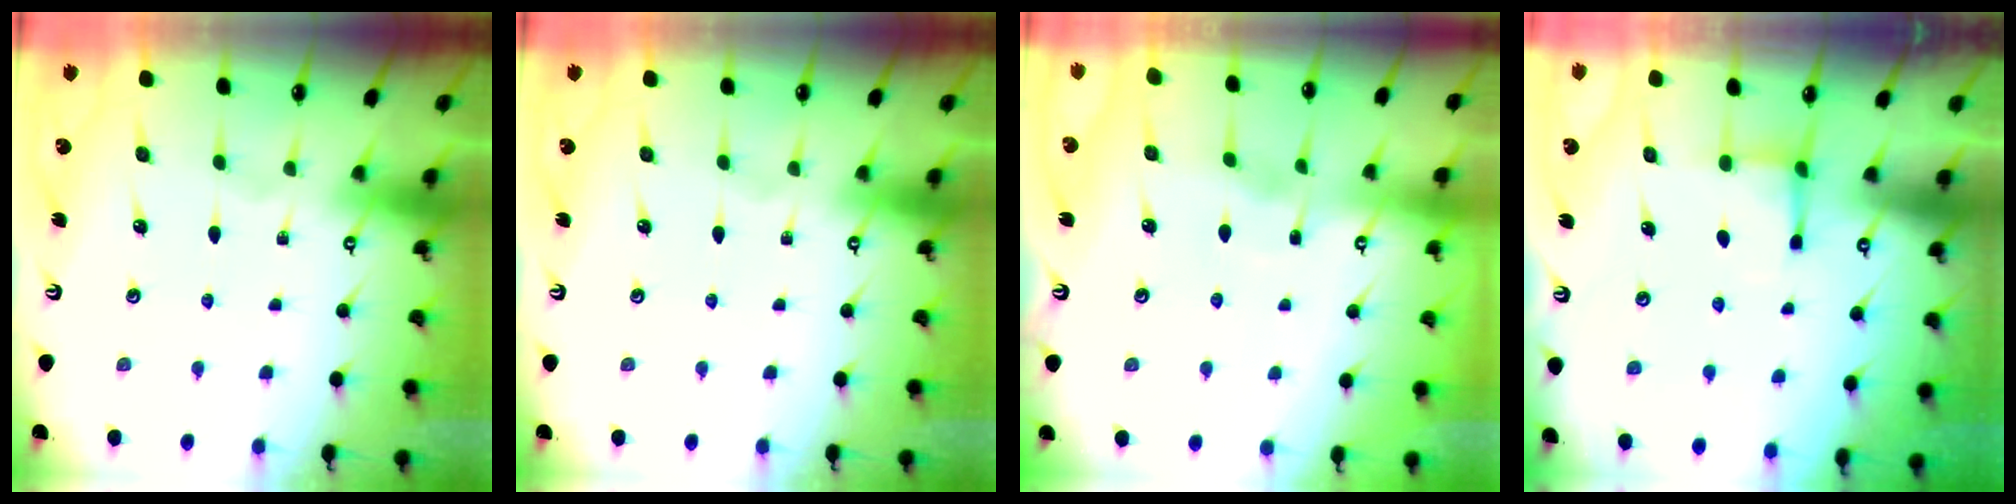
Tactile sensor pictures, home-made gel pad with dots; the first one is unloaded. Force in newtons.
{"total": 0.0}
{"total": 2.9, "press": 2.9, "slide": 0.3}
{"total": 2.9, "press": 2.9, "slide": 0.4}